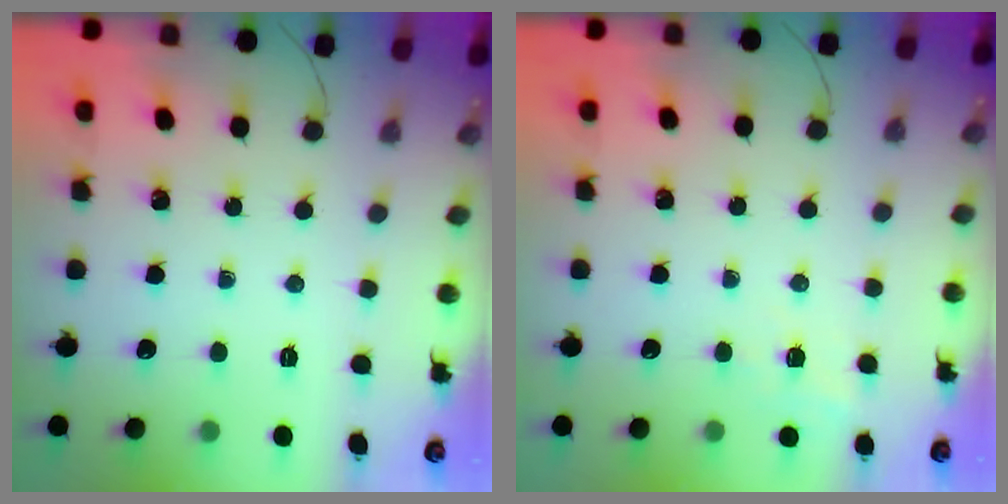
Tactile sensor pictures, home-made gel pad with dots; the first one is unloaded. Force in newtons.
{"total": 7.1, "press": 6.9, "slide": 1.8}